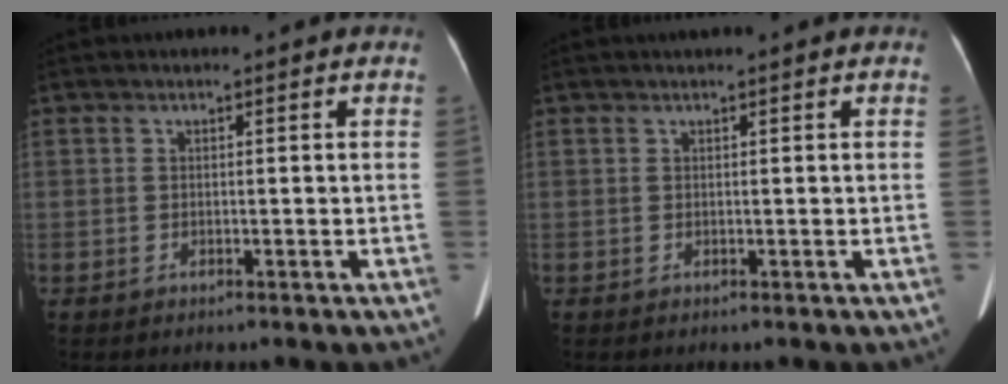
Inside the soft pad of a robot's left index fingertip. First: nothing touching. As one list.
[{"total": 1.1, "force": [0.9, -0.2, 0.6], "torque": [-0.008, 0.015, 0.020]}]